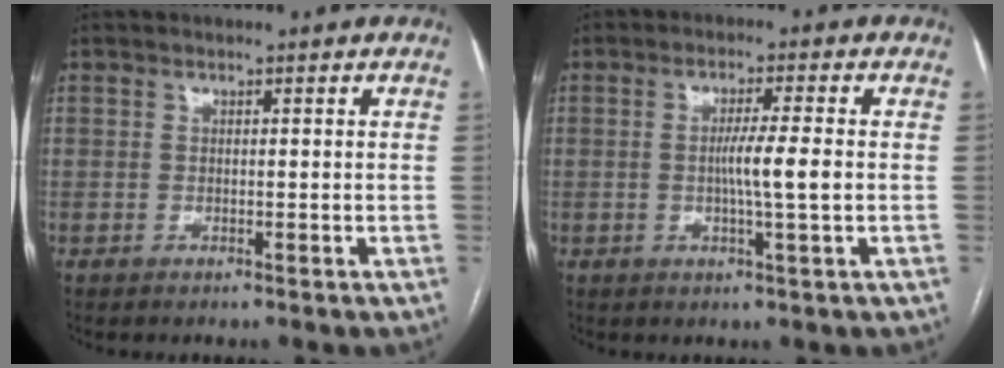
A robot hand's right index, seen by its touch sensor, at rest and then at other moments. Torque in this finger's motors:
{"motor_torque": [0.98, -0.03, 0.56, 0.12]}